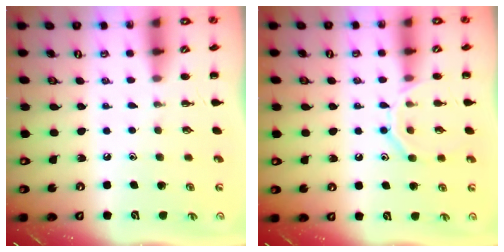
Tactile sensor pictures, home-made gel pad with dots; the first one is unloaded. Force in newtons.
{"total": 10.6, "press": 10.5, "slide": 1.5}